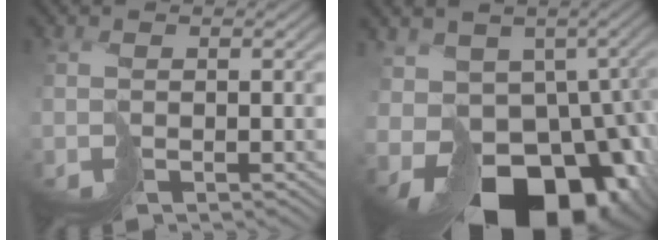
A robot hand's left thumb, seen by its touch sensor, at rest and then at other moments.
{"total": 17.3, "force": [-5.9, 12.6, 10.3], "torque": [-0.174, -0.033, -0.058]}